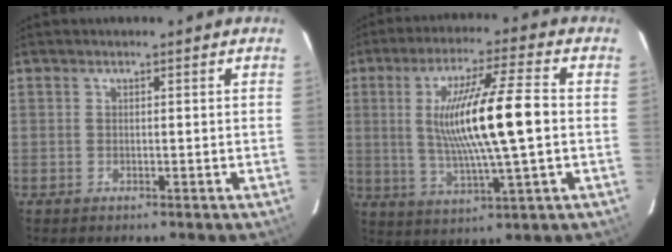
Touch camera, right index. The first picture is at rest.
{"total": 14.5, "force": [0.4, 0.4, 14.5], "torque": [-0.272, 0.000, 0.008]}